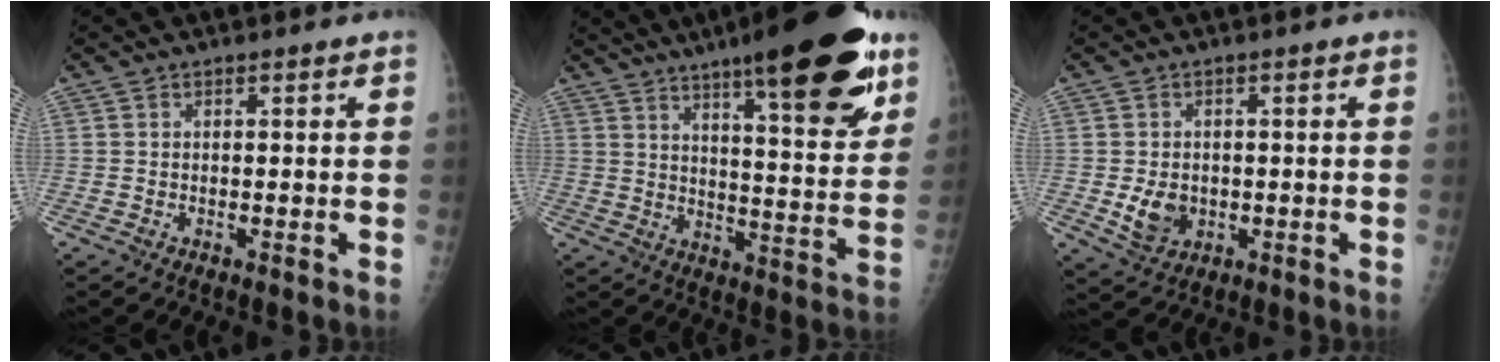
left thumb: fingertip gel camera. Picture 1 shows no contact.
{"total": 22.7, "force": [14.0, 5.1, 17.1], "torque": [-0.220, -0.057, 0.204]}
{"total": 5.4, "force": [-0.7, 4.2, 3.2], "torque": [-0.039, -0.002, -0.003]}